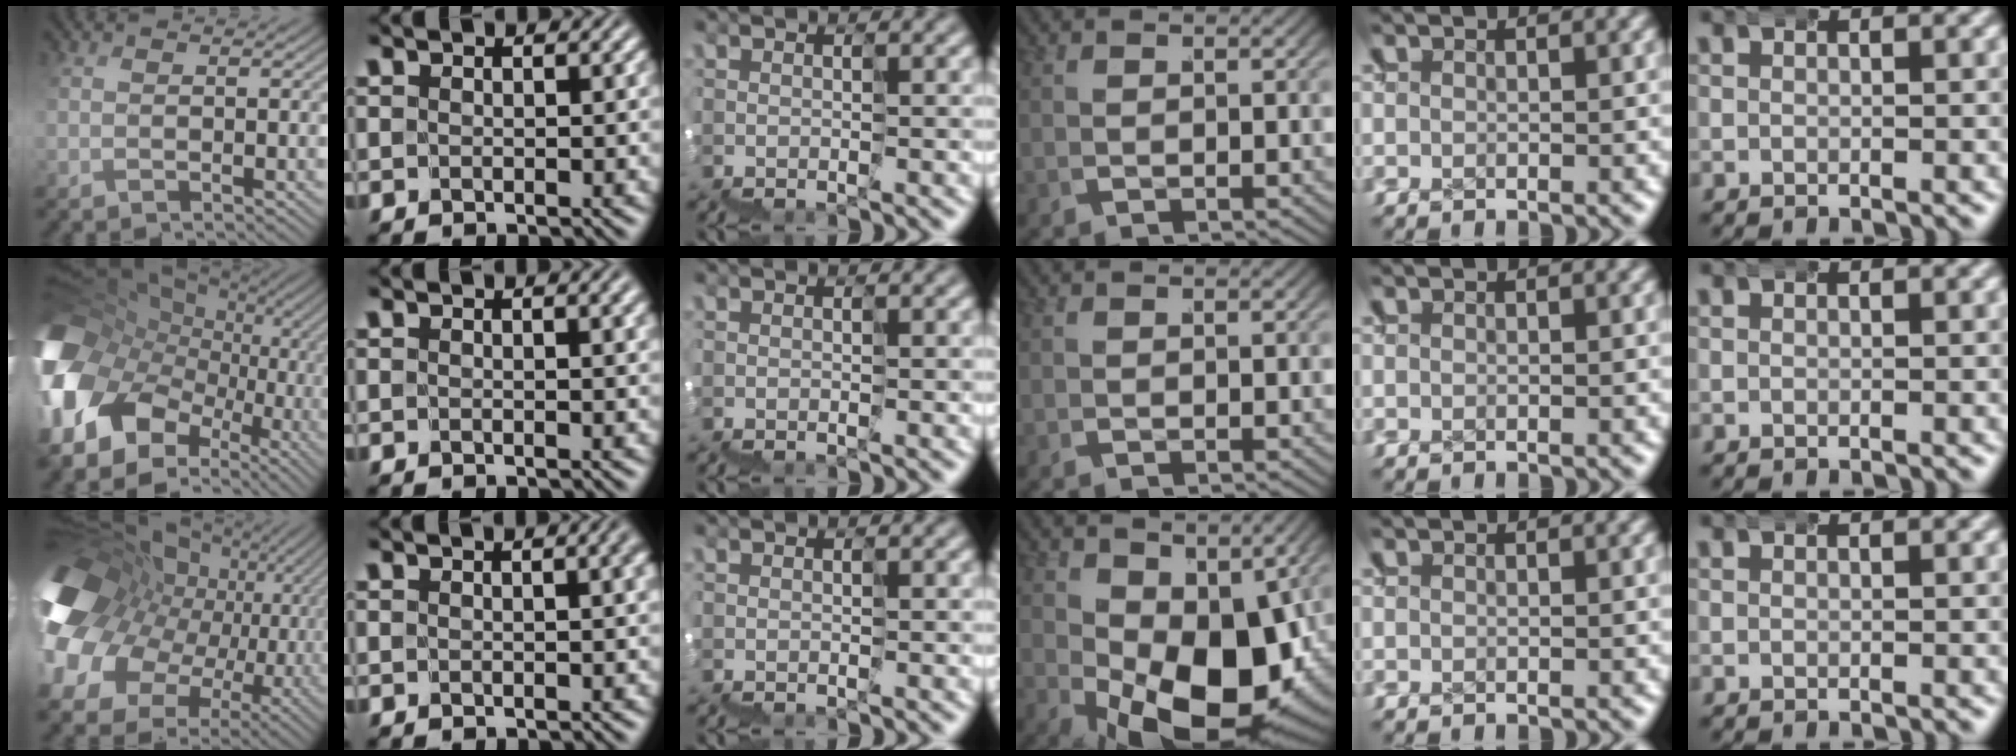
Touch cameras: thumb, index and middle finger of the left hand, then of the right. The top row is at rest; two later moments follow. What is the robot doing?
{"motion": "wrap", "object": "ethernet cable"}